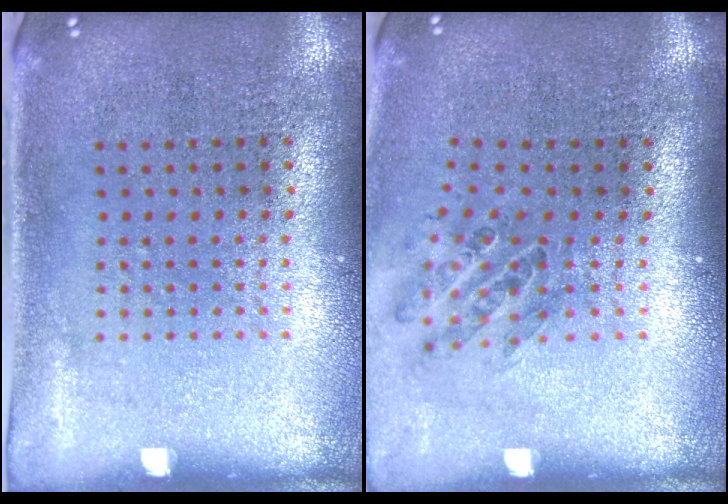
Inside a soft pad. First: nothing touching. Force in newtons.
{"total": 1.0, "press": 1.0, "slide": 0.3}